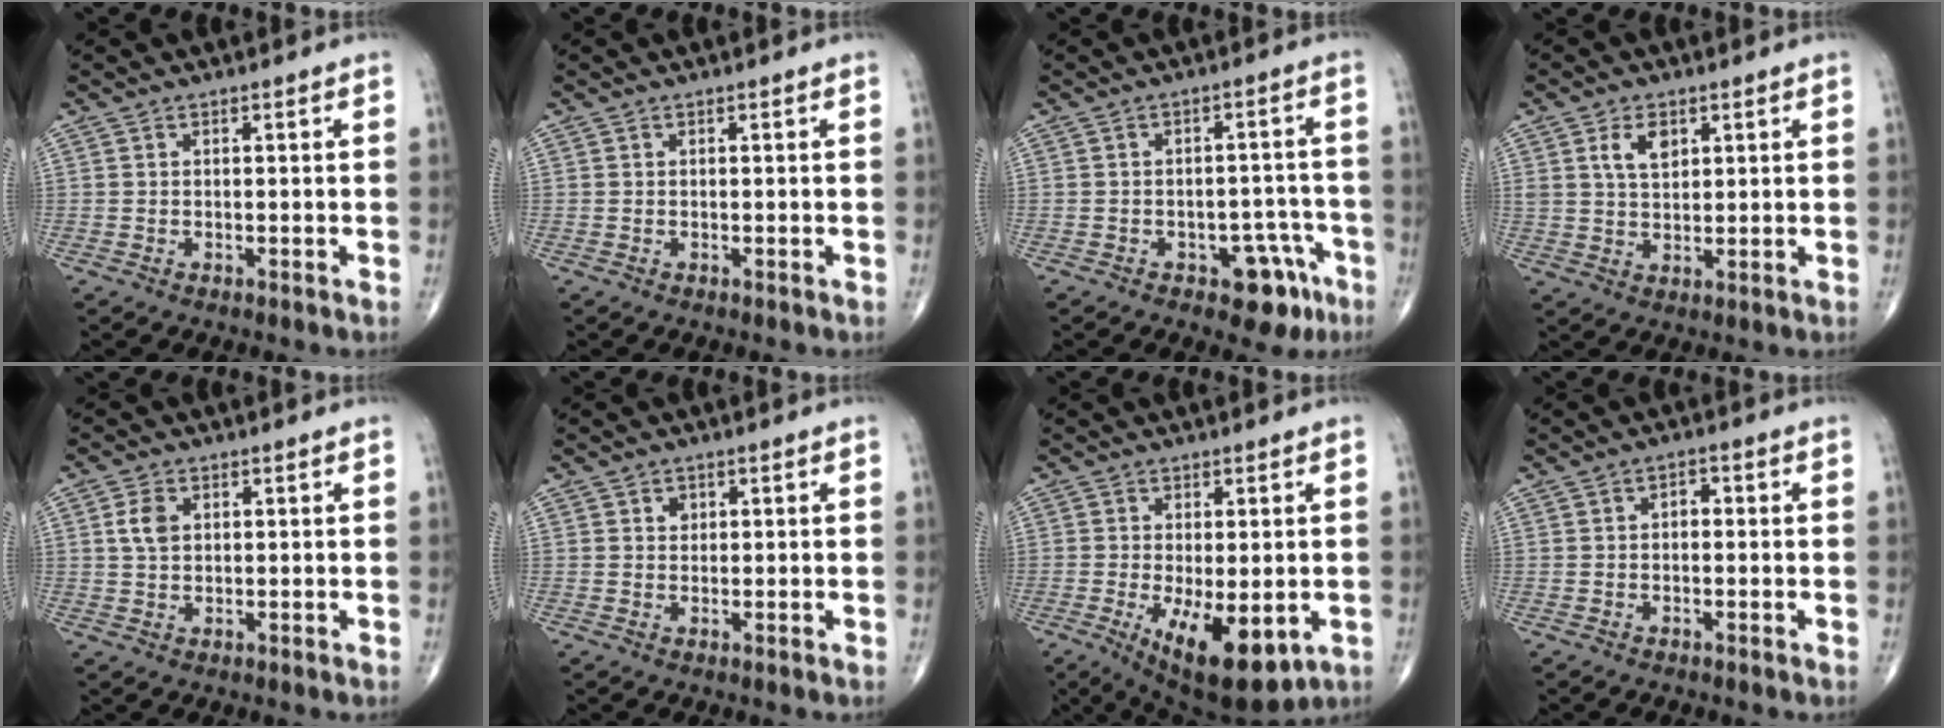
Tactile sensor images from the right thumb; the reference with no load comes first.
{"total": 0.0}
{"total": 7.9, "force": [-4.4, 4.3, 4.9], "torque": [-0.025, 0.037, -0.053]}
{"total": 5.1, "force": [2.2, 3.0, 3.5], "torque": [-0.051, -0.012, 0.044]}
{"total": 3.8, "force": [1.0, 2.6, 2.6], "torque": [-0.048, -0.001, 0.018]}
{"total": 1.6, "force": [0.7, 1.3, 0.6], "torque": [0.001, -0.002, 0.008]}
{"total": 13.2, "force": [-4.3, 5.6, 11.2], "torque": [-0.170, -0.021, -0.050]}
{"total": 1.9, "force": [0.0, 1.3, 1.4], "torque": [-0.012, 0.008, -0.006]}